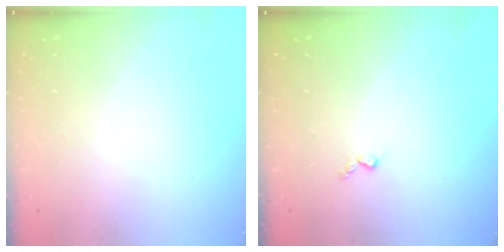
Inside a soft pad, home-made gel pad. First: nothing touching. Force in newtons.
{"total": 3.0, "press": 3.0, "slide": 0.6}